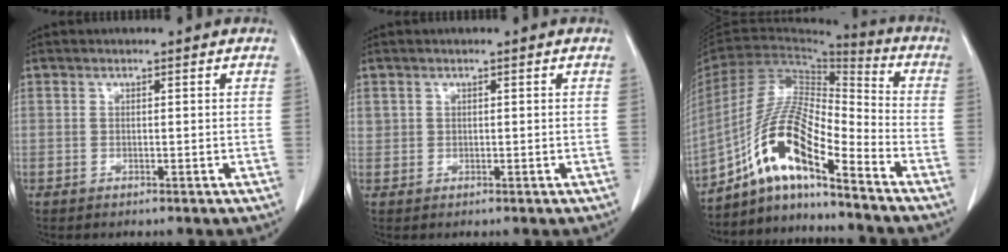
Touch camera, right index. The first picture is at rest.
{"total": 0.9, "force": [0.5, 0.8, 0.1], "torque": [0.011, 0.005, 0.005]}
{"total": 13.9, "force": [-8.9, 2.1, 10.5], "torque": [-0.206, 0.014, -0.163]}